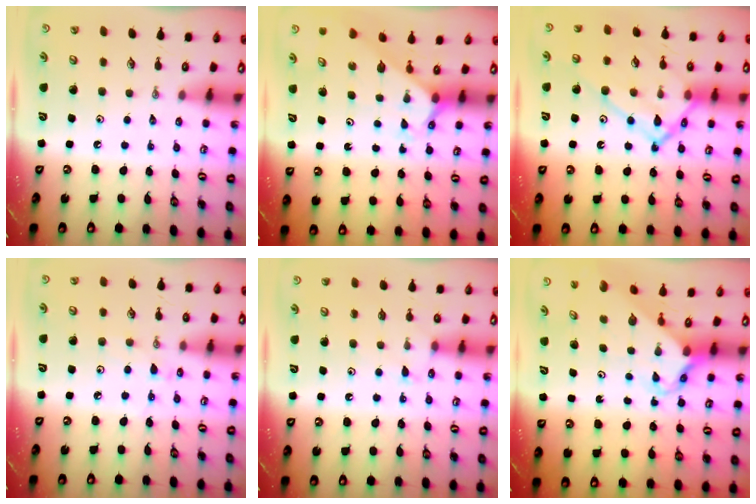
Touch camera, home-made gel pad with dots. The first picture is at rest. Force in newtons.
{"total": 2.8, "press": 2.8, "slide": 0.2}
{"total": 16.1, "press": 16.0, "slide": 1.8}
{"total": 3.6, "press": 3.6, "slide": 0.4}
{"total": 5.8, "press": 5.7, "slide": 0.5}
{"total": 2.7, "press": 2.7, "slide": 0.2}